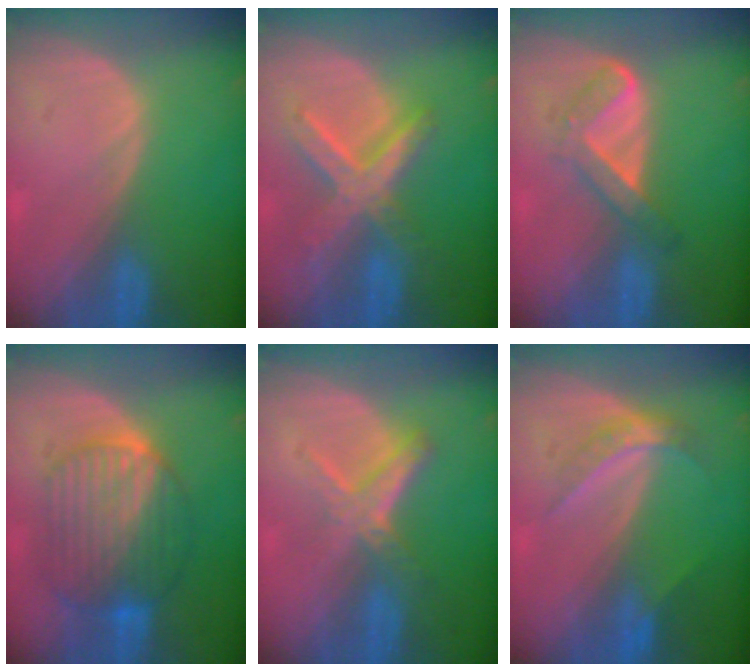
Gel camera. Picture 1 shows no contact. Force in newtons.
{"total": 8.0, "press": 7.0, "slide": 4.0}
{"total": 5.6, "press": 4.7, "slide": 3.0}
{"total": 10.2, "press": 10.2, "slide": 0.9}
{"total": 5.5, "press": 5.4, "slide": 1.3}
{"total": 4.6, "press": 4.1, "slide": 2.2}